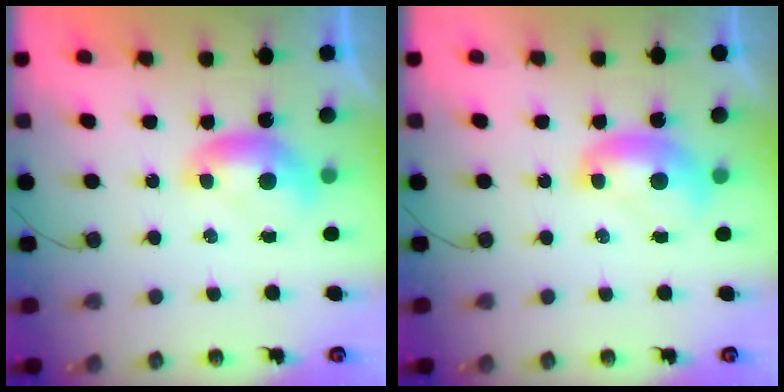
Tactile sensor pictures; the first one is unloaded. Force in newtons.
{"total": 1.6, "press": 1.5, "slide": 0.1}